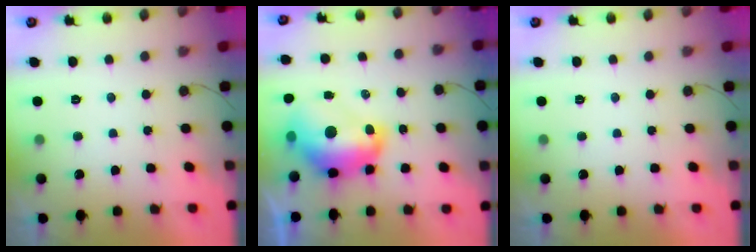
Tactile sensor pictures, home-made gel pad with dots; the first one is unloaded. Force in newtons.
{"total": 14.1, "press": 14.0, "slide": 1.4}
{"total": 0.0}